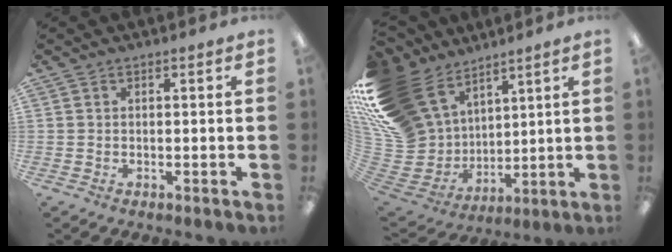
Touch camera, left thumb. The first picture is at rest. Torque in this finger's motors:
{"motor_torque": [0.82, 1.10, 1.10, -1.67, 0.79]}